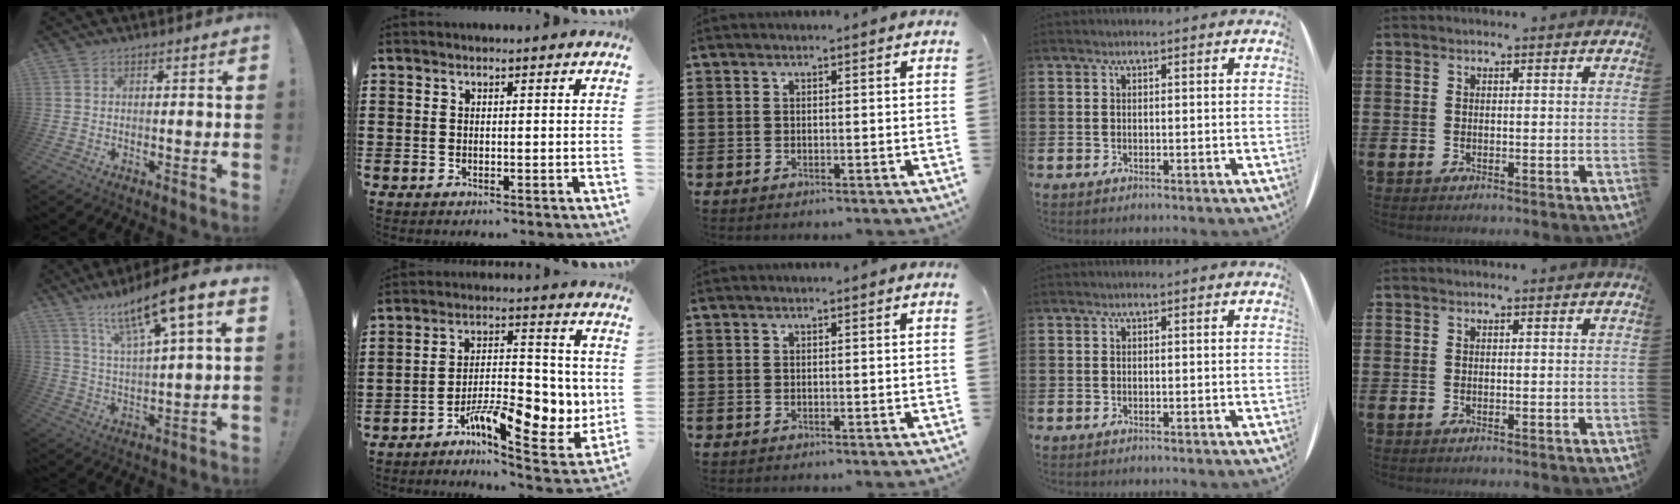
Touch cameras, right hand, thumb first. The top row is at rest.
{"thumb": {"total": 13.3, "force": [8.2, 2.3, 10.3], "torque": [-0.171, -0.046, 0.128]}, "index": {"total": 10.9, "force": [-4.3, 4.7, 8.9], "torque": [-0.115, 0.012, -0.068]}}